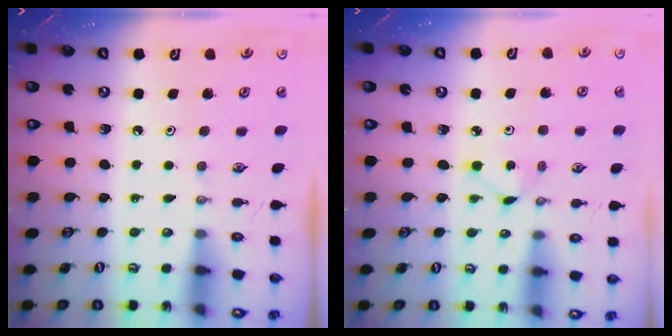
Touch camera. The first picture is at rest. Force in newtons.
{"total": 3.2, "press": 3.2, "slide": 0.3}